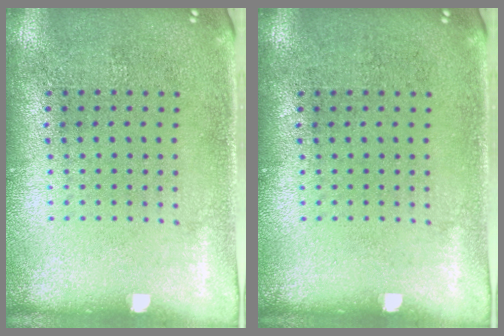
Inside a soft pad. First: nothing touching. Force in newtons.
{"total": 0.0}